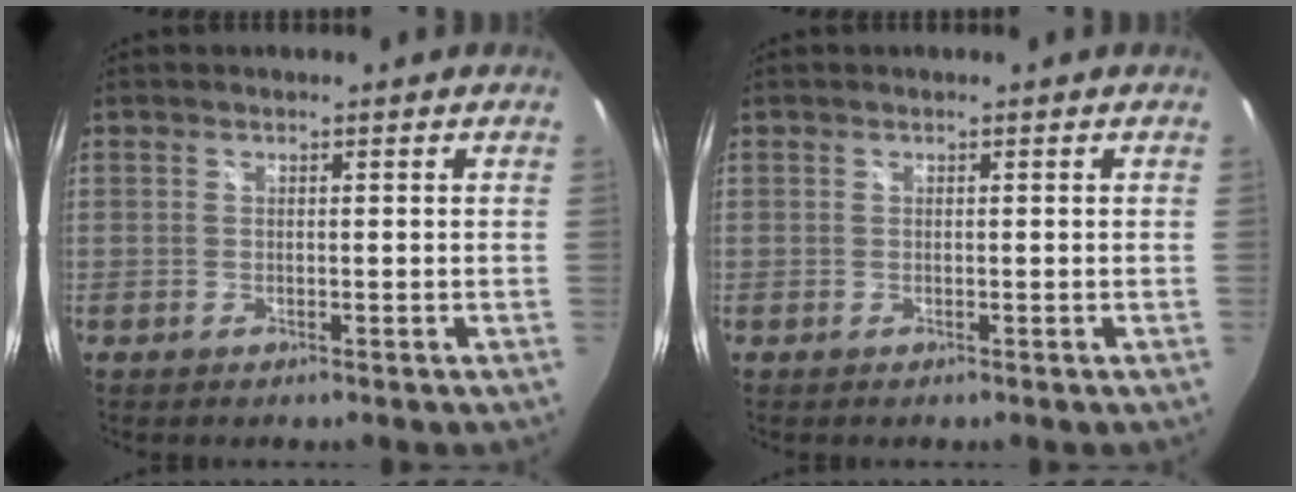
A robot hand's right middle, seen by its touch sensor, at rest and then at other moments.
{"total": 0.0}